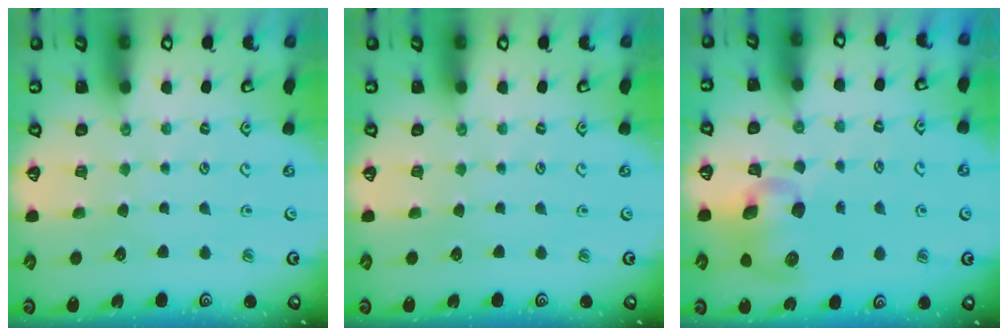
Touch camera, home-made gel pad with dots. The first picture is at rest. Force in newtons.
{"total": 0.0}
{"total": 10.0, "press": 9.8, "slide": 1.9}